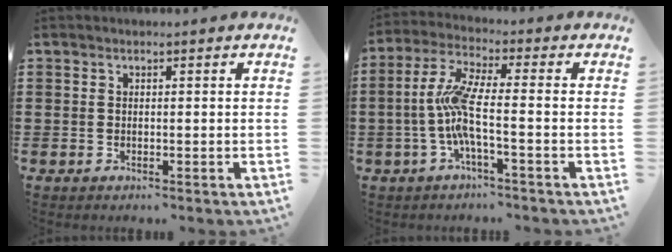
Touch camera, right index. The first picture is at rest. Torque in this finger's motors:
{"motor_torque": [1.56, -0.58, 0.43, 0.21]}